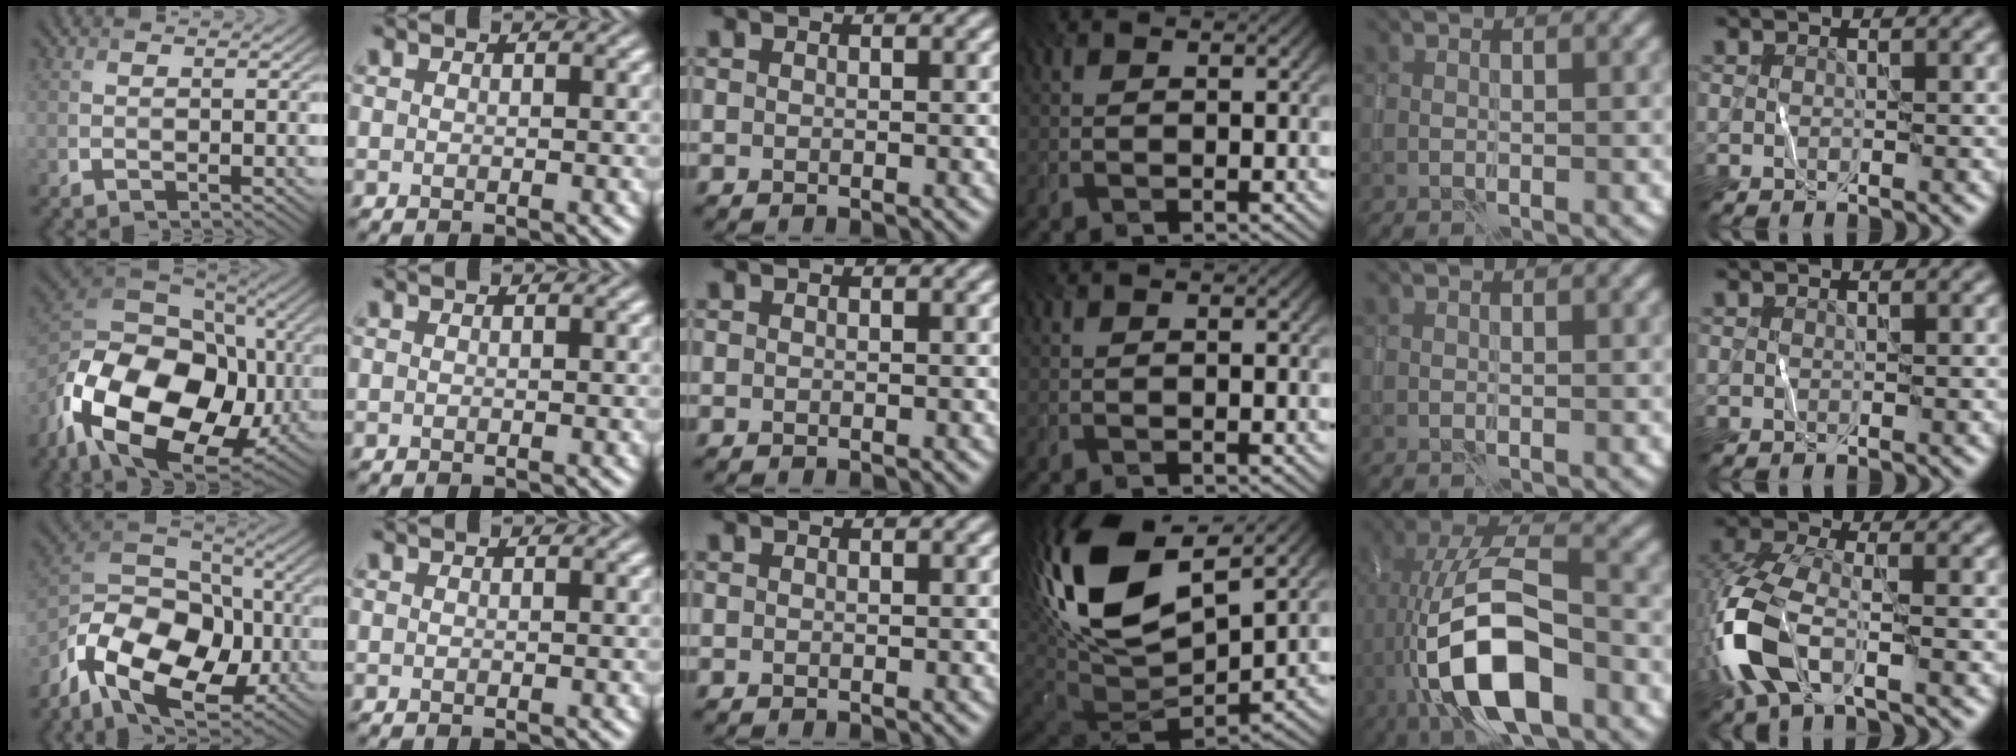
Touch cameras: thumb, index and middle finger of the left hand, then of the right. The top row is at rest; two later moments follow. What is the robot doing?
{"motion": "wipe", "object": "whiteboard"}